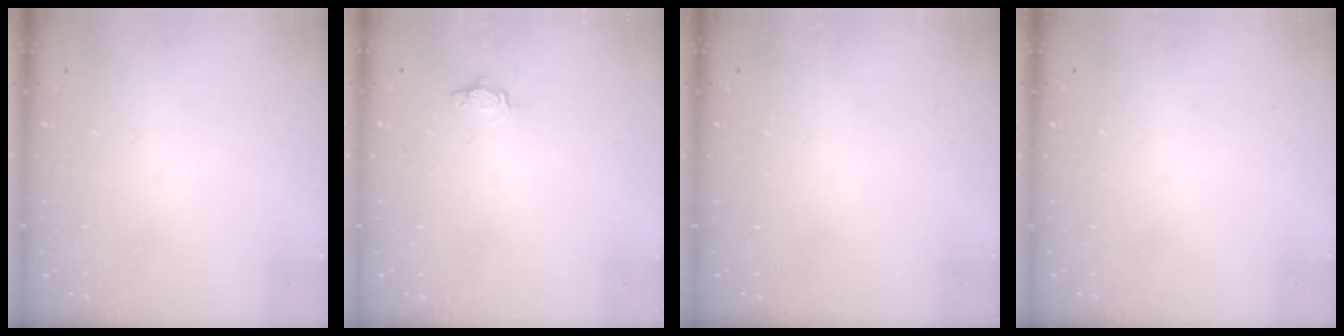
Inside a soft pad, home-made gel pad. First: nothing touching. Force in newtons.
{"total": 3.2, "press": 3.2, "slide": 0.4}
{"total": 0.0}
{"total": 0.0}